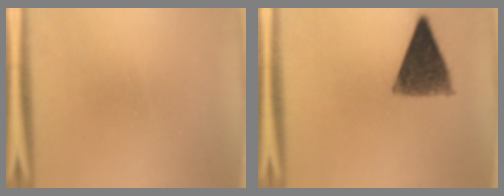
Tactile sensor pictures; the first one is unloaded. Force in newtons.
{"total": 10.1}